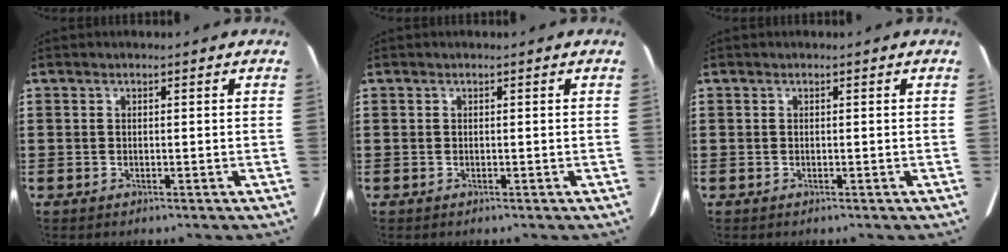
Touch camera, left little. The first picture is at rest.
{"total": 0.0}
{"total": 0.0}